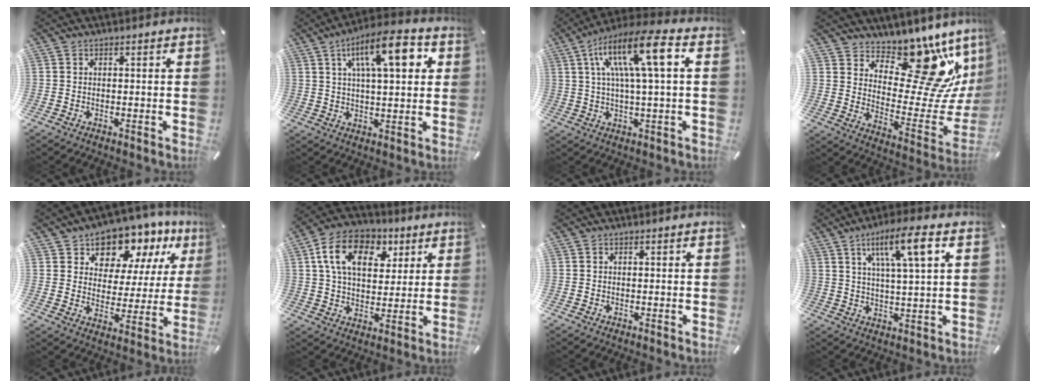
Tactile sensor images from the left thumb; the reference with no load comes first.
{"total": 14.8, "force": [5.7, 5.6, 12.5], "torque": [-0.195, -0.006, 0.090]}
{"total": 15.3, "force": [4.7, 3.4, 14.2], "torque": [-0.262, 0.001, 0.075]}
{"total": 18.4, "force": [12.3, 9.1, 10.2], "torque": [-0.117, -0.116, 0.206]}
{"total": 11.0, "force": [8.5, 6.8, 1.9], "torque": [-0.038, -0.075, 0.154]}
{"total": 14.4, "force": [5.9, 10.0, 8.6], "torque": [-0.149, -0.004, 0.109]}
{"total": 0.0}
{"total": 11.3, "force": [5.2, 1.9, 9.9], "torque": [-0.181, -0.002, 0.084]}